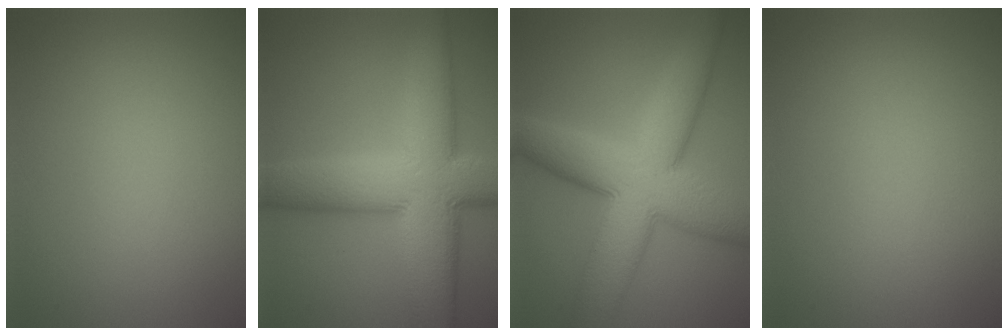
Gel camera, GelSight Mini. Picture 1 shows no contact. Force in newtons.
{"total": 12.2, "press": 12.2, "slide": 0.6}
{"total": 11.1, "press": 11.1, "slide": 0.3}
{"total": 0.0}